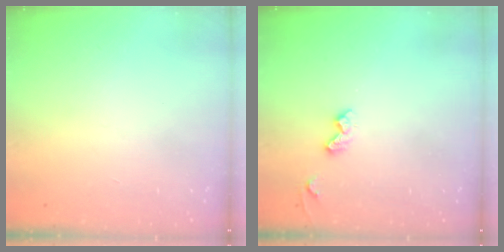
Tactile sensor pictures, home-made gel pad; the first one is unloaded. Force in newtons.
{"total": 4.4, "press": 4.3, "slide": 0.7}